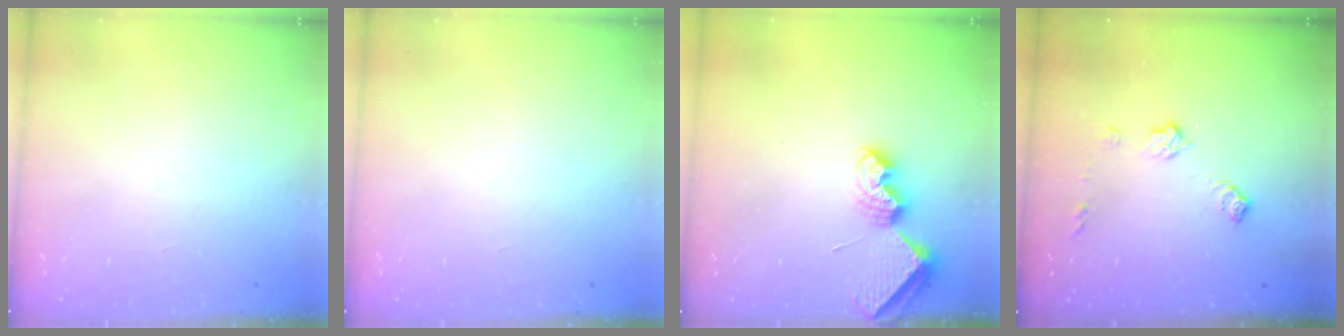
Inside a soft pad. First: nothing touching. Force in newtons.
{"total": 0.0}
{"total": 7.0, "press": 7.0, "slide": 0.4}
{"total": 7.7, "press": 7.7, "slide": 0.2}